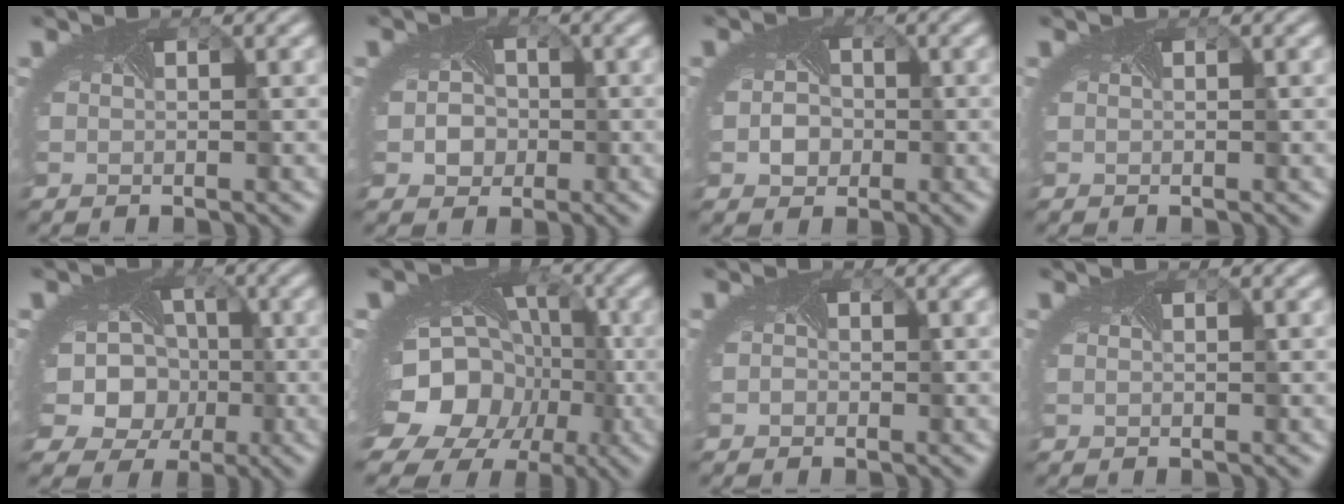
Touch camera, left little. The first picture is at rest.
{"total": 3.7, "force": [-0.5, 3.3, 1.7], "torque": [-0.005, 0.005, -0.015]}
{"total": 3.2, "force": [-0.6, 2.8, 1.5], "torque": [-0.007, 0.002, -0.007]}
{"total": 0.0}
{"total": 12.9, "force": [-1.2, 11.2, 6.3], "torque": [-0.139, -0.001, -0.043]}
{"total": 19.2, "force": [-6.3, 15.2, 9.8], "torque": [-0.163, -0.049, -0.105]}
{"total": 0.8, "force": [-0.2, 0.7, 0.3], "torque": [0.003, -0.002, -0.007]}
{"total": 0.0}